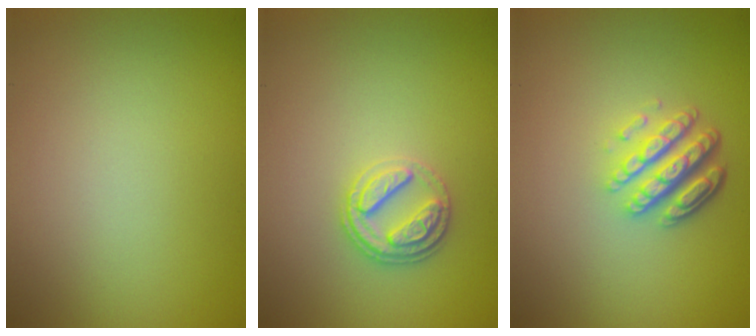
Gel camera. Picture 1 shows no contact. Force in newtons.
{"total": 2.8, "press": 2.6, "slide": 1.1}
{"total": 4.9, "press": 3.4, "slide": 3.4}